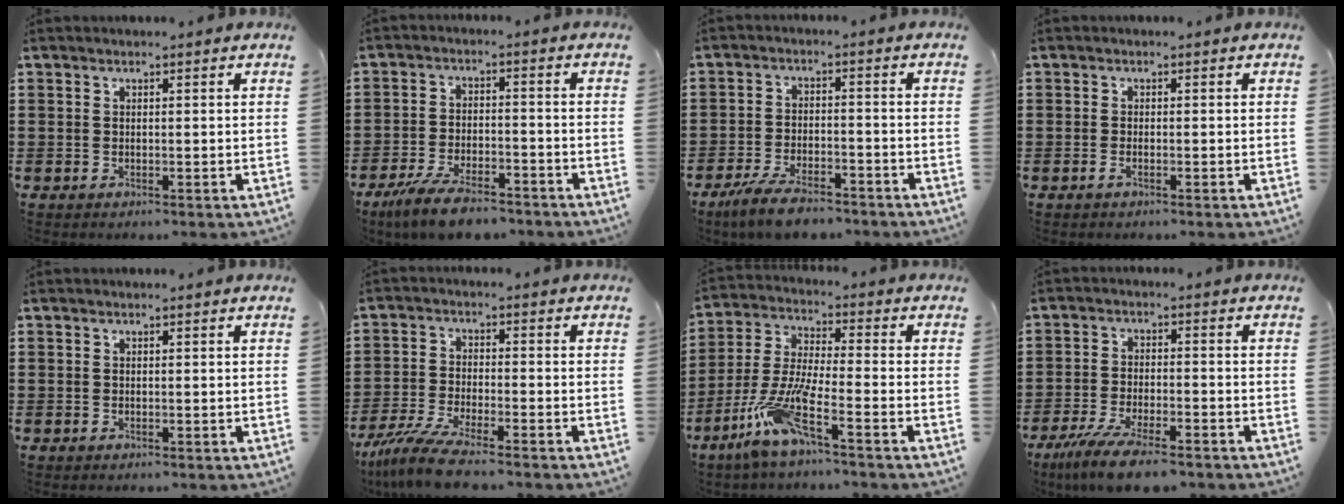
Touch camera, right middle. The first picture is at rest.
{"total": 7.0, "force": [-5.7, 1.6, 3.7], "torque": [-0.078, -0.001, -0.107]}
{"total": 6.1, "force": [-5.1, 1.4, 3.1], "torque": [-0.070, -0.003, -0.098]}
{"total": 0.8, "force": [-0.4, 0.1, 0.6], "torque": [-0.012, -0.004, -0.007]}
{"total": 0.0}
{"total": 7.0, "force": [-5.8, 0.2, 3.9], "torque": [-0.102, -0.022, -0.116]}
{"total": 9.1, "force": [-5.9, 0.8, 7.0], "torque": [-0.169, -0.021, -0.121]}
{"total": 7.7, "force": [-6.0, 1.1, 4.7], "torque": [-0.106, -0.013, -0.112]}